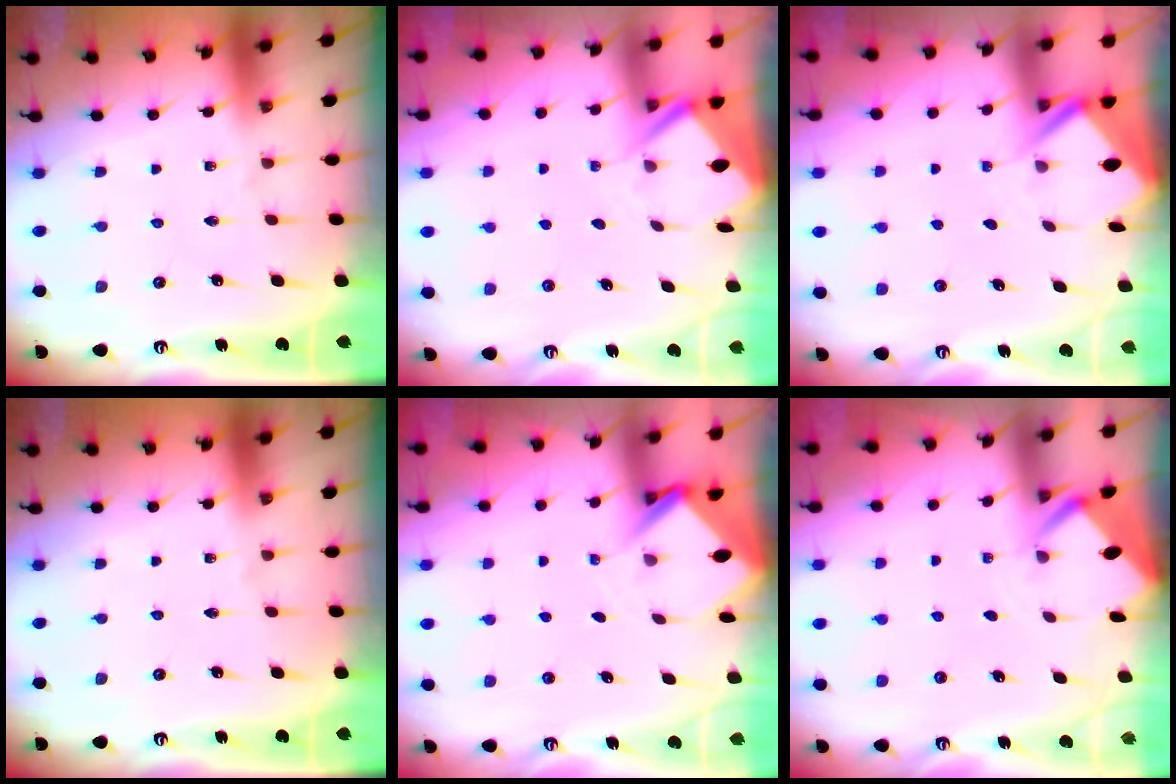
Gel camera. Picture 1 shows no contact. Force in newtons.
{"total": 3.2, "press": 3.2, "slide": 0.3}
{"total": 3.1, "press": 3.1, "slide": 0.3}
{"total": 0.0}
{"total": 3.1, "press": 3.1, "slide": 0.2}
{"total": 2.5, "press": 2.5, "slide": 0.2}